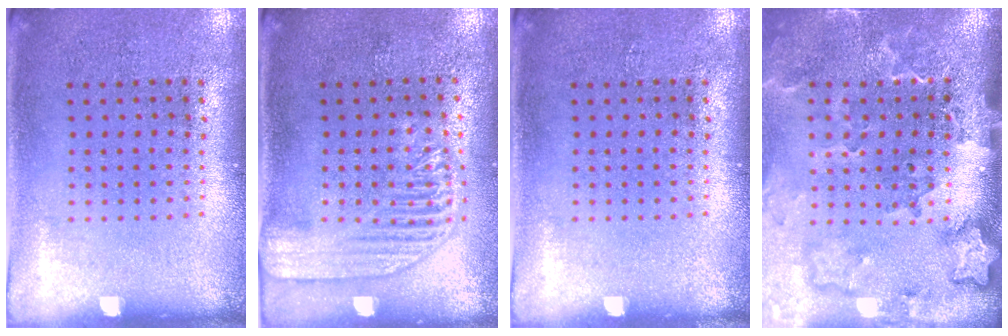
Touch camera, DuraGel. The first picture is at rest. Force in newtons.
{"total": 2.1, "press": 1.9, "slide": 0.9}
{"total": 0.0}
{"total": 3.3, "press": 2.4, "slide": 2.2}